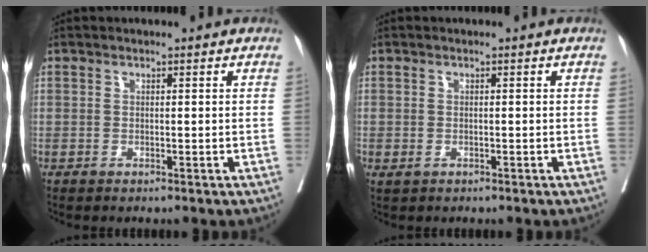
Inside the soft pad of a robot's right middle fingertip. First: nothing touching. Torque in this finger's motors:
{"motor_torque": [2.14, 0.00, 1.05, 0.21]}